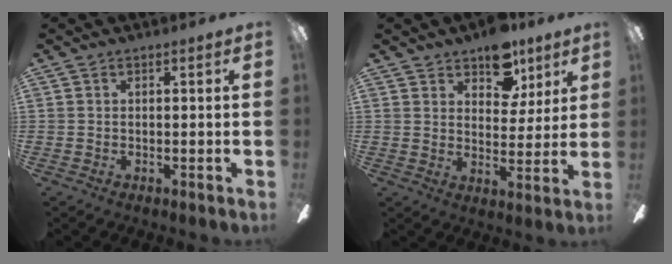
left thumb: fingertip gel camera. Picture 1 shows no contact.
{"total": 10.0, "force": [7.2, 5.7, 4.0], "torque": [-0.050, -0.037, 0.130]}